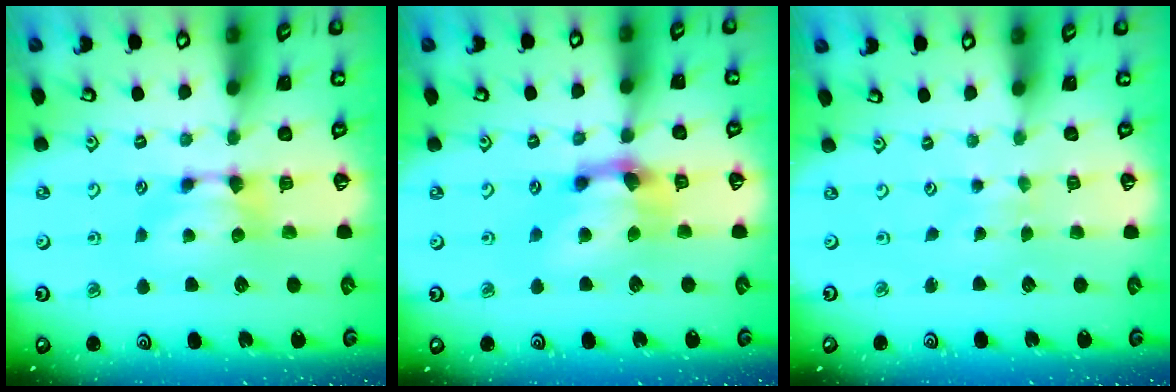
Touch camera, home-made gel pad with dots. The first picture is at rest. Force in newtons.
{"total": 4.3, "press": 3.7, "slide": 2.3}
{"total": 3.2, "press": 3.2, "slide": 0.1}